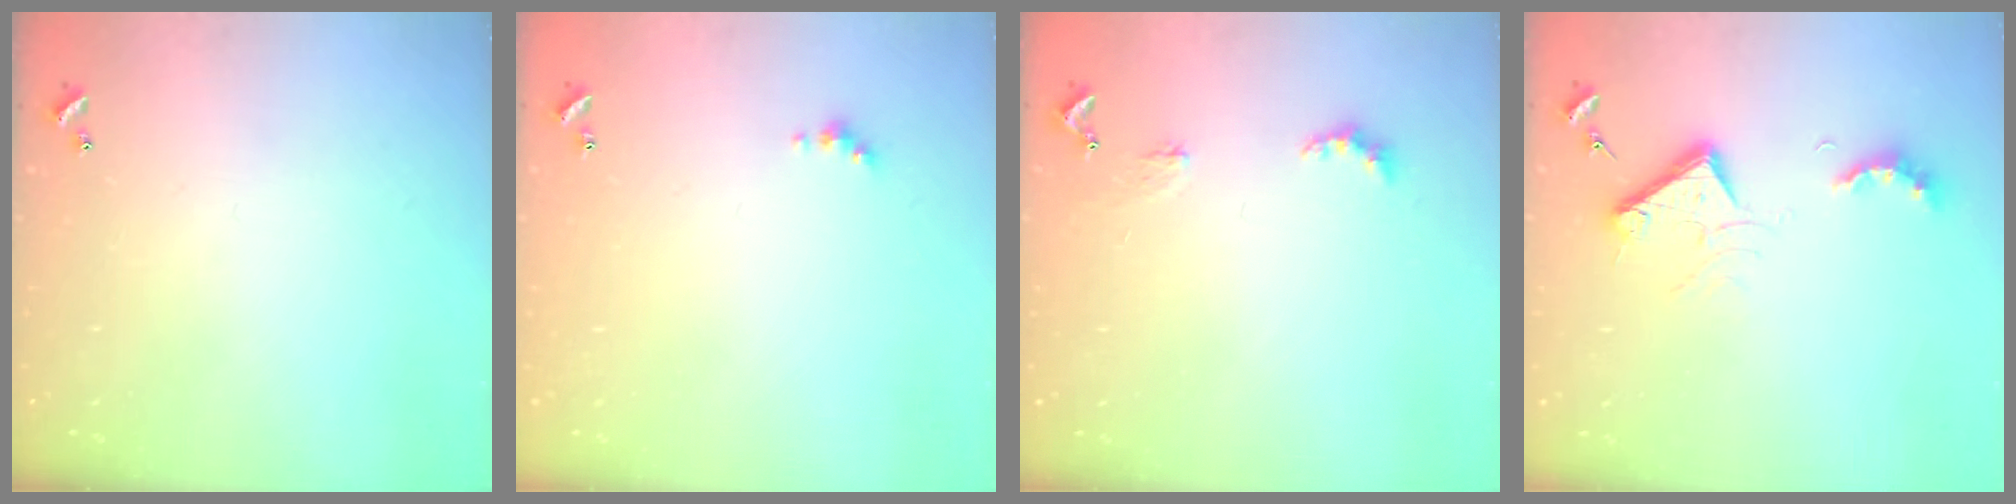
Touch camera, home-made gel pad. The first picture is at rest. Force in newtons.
{"total": 1.0, "press": 0.9, "slide": 0.5}
{"total": 2.5, "press": 2.5, "slide": 0.5}
{"total": 10.7, "press": 10.6, "slide": 1.3}